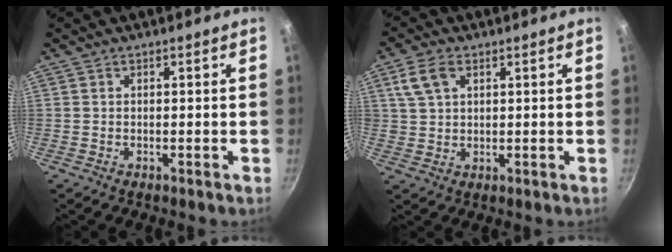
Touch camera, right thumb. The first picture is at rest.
{"total": 6.2, "force": [2.7, 4.0, 3.9], "torque": [-0.068, 0.003, 0.053]}